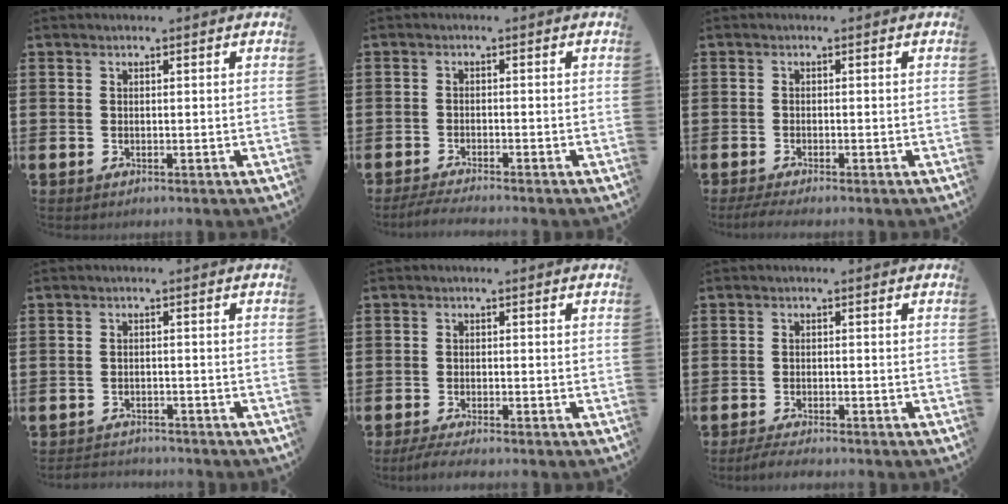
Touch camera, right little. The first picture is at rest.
{"total": 1.8, "force": [-1.6, 0.0, 0.8], "torque": [-0.013, 0.004, -0.032]}
{"total": 1.3, "force": [-0.8, 0.1, 0.9], "torque": [-0.015, -0.002, -0.016]}
{"total": 1.8, "force": [-1.7, 0.1, -0.2], "torque": [-0.003, 0.003, -0.039]}
{"total": 1.8, "force": [-1.5, 0.1, 1.0], "torque": [-0.017, 0.002, -0.029]}
{"total": 1.9, "force": [-1.7, 0.1, 0.7], "torque": [-0.012, 0.005, -0.034]}